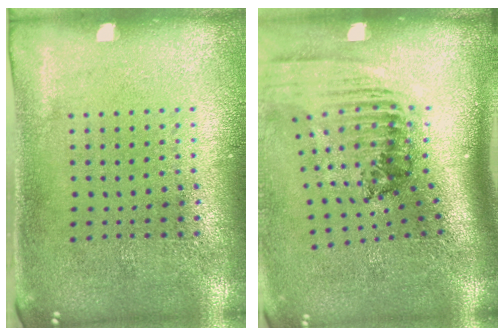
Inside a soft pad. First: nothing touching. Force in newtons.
{"total": 2.4, "press": 1.7, "slide": 1.7}